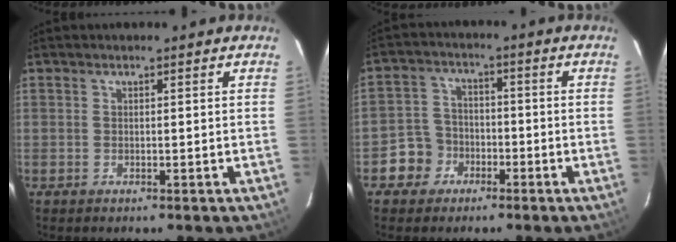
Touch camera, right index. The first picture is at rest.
{"total": 6.2, "force": [-3.0, 5.4, 0.5], "torque": [-0.024, 0.026, -0.050]}